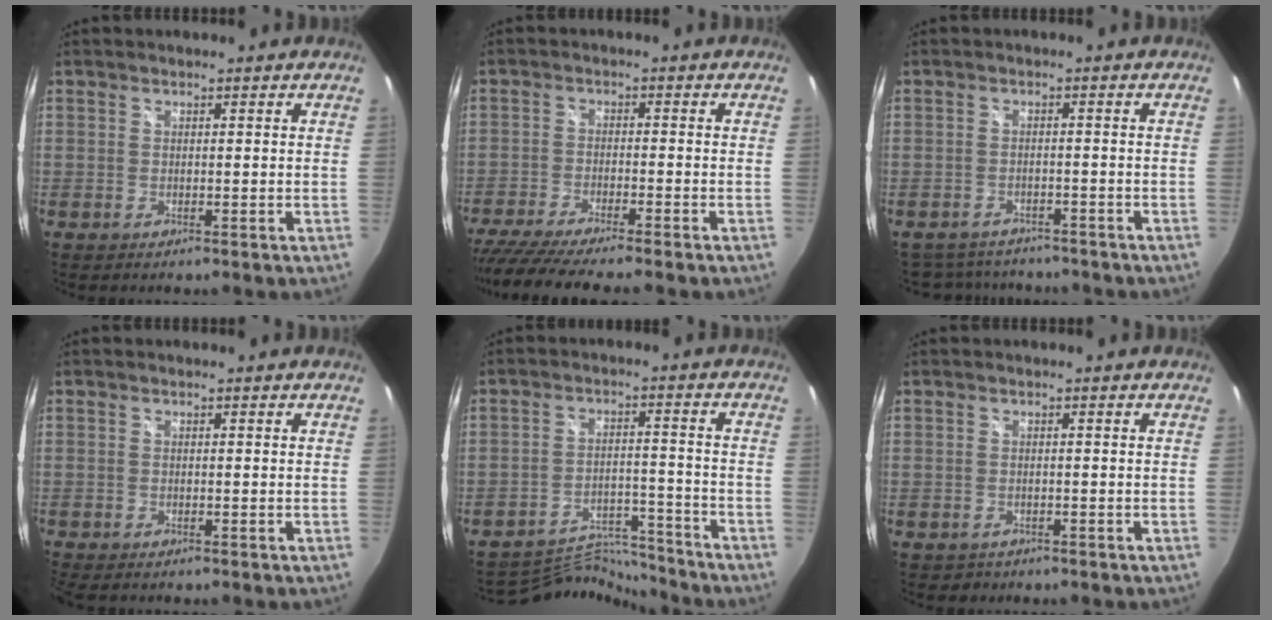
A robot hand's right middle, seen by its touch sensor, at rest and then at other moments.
{"total": 12.5, "force": [-11.0, 0.1, 6.1], "torque": [-0.134, -0.035, -0.184]}
{"total": 9.1, "force": [-7.9, 3.9, 2.2], "torque": [-0.057, 0.001, -0.112]}
{"total": 1.7, "force": [-1.5, 0.5, 0.7], "torque": [-0.017, -0.013, -0.026]}
{"total": 10.6, "force": [-10.6, 0.6, 0.1], "torque": [-0.018, 0.010, -0.171]}
{"total": 1.6, "force": [-0.9, 1.3, 0.3], "torque": [-0.009, -0.004, -0.011]}